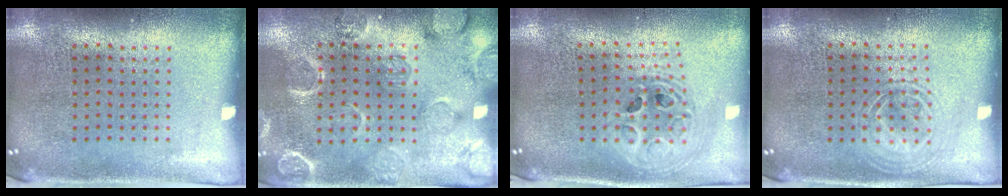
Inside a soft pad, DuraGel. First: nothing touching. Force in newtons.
{"total": 2.4, "press": 2.3, "slide": 0.8}
{"total": 2.1, "press": 1.7, "slide": 1.2}
{"total": 1.2, "press": 1.2, "slide": 0.2}